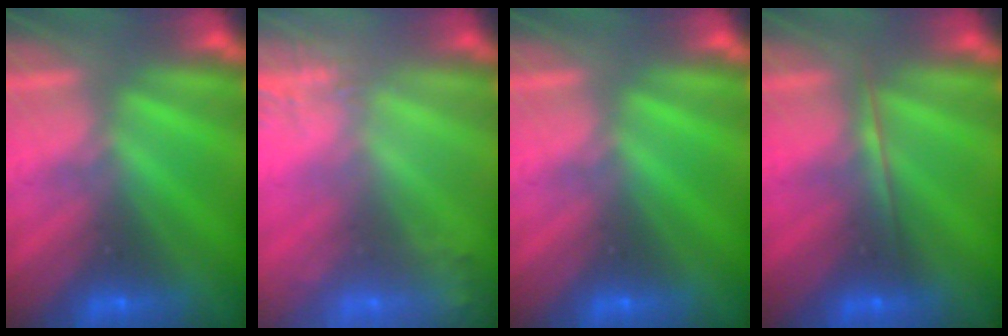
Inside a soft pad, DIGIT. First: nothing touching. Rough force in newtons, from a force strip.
{"total": 2.4}
{"total": 0.0}
{"total": 1.7}